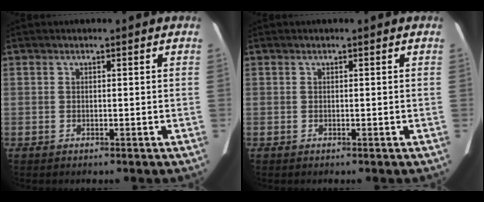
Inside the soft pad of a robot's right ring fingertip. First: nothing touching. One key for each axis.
{"total": 0.0}